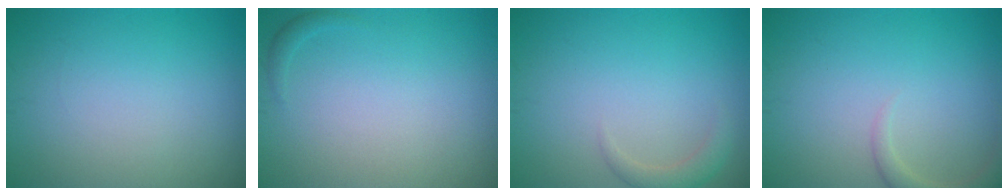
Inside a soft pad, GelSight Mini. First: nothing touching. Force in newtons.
{"total": 0.6, "press": 0.6, "slide": 0.1}
{"total": 1.5, "press": 1.5, "slide": 0.2}
{"total": 2.3, "press": 2.3, "slide": 0.3}